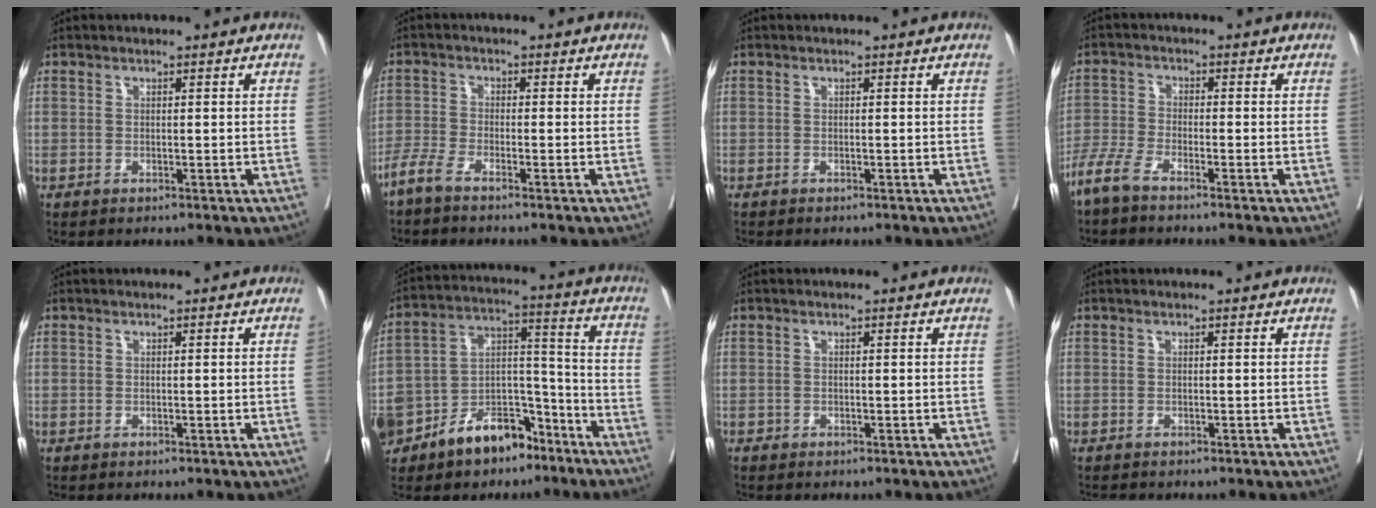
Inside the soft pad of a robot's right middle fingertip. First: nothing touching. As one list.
[{"total": 2.7, "force": [-2.3, -0.1, 1.4], "torque": [-0.038, -0.005, -0.054]}, {"total": 1.5, "force": [-1.3, 0.2, 0.6], "torque": [-0.005, 0.000, -0.017]}, {"total": 3.8, "force": [-3.2, 0.2, 1.9], "torque": [-0.050, -0.008, -0.073]}, {"total": 0.0}, {"total": 19.4, "force": [-12.4, 11.0, 10.1], "torque": [-0.226, 0.029, -0.206]}, {"total": 0.0}, {"total": 0.8, "force": [-0.8, 0.1, 0.1], "torque": [-0.004, -0.002, -0.013]}]